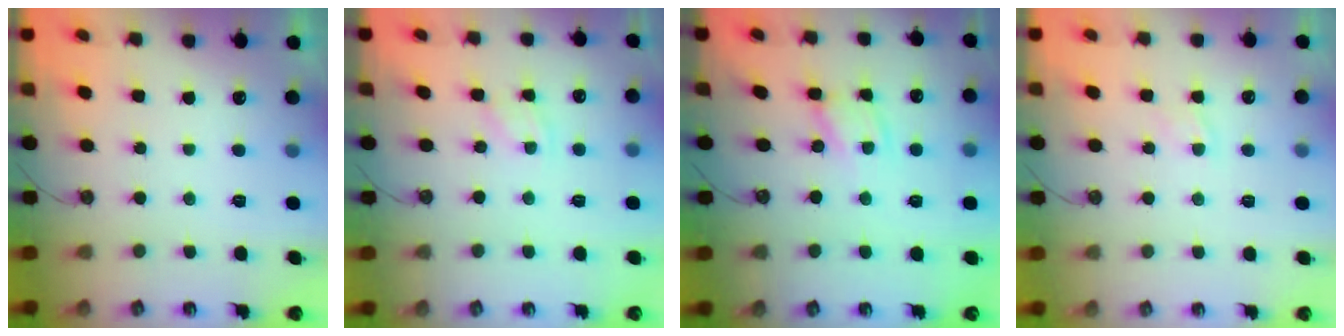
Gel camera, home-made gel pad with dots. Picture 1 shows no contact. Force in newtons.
{"total": 3.0, "press": 3.0, "slide": 0.4}
{"total": 5.3, "press": 5.3, "slide": 0.3}
{"total": 4.0, "press": 3.9, "slide": 0.5}